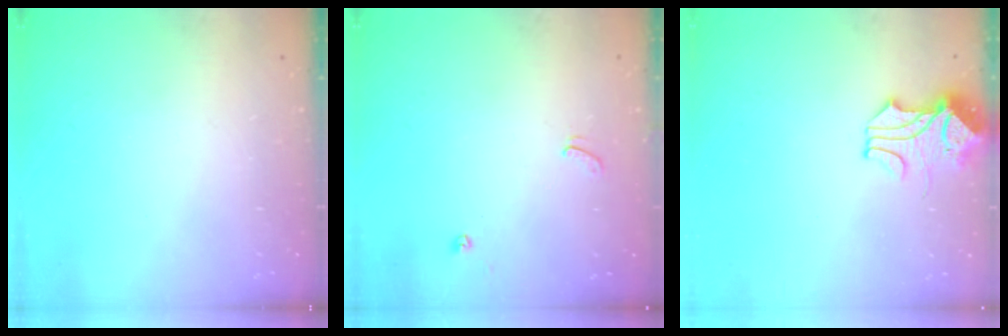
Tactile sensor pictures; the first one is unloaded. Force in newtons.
{"total": 1.7, "press": 1.7, "slide": 0.5}
{"total": 2.1, "press": 1.8, "slide": 0.9}